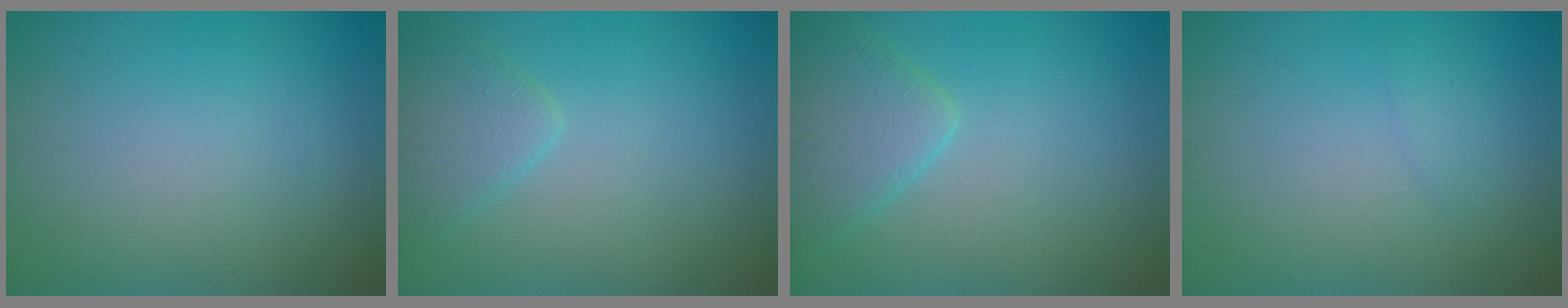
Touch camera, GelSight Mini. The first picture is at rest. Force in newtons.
{"total": 2.5, "press": 2.5, "slide": 0.2}
{"total": 4.0, "press": 4.0, "slide": 0.3}
{"total": 0.6, "press": 0.6, "slide": 0.0}